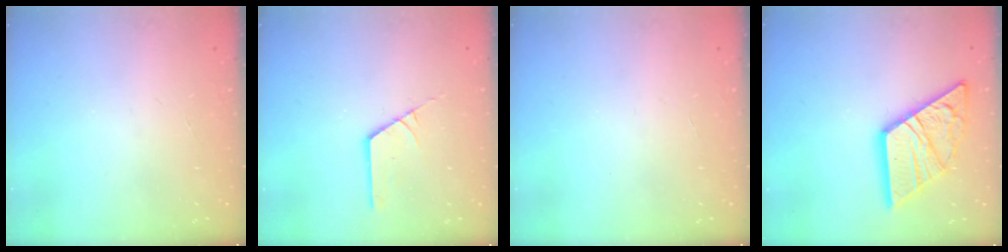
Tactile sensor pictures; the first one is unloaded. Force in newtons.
{"total": 2.3, "press": 2.3, "slide": 0.3}
{"total": 0.0}
{"total": 18.7, "press": 18.6, "slide": 2.0}